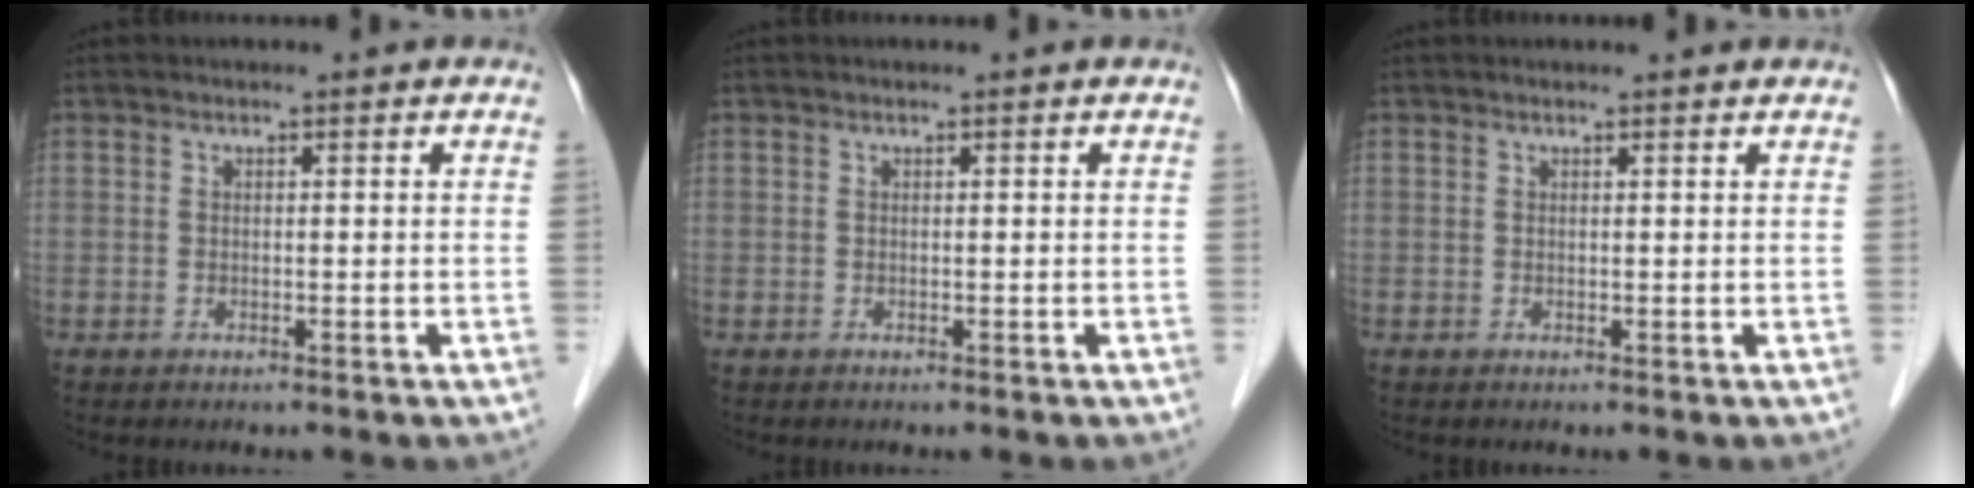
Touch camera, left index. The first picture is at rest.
{"total": 0.0}
{"total": 1.1, "force": [1.1, 0.0, 0.1], "torque": [-0.011, 0.002, 0.013]}